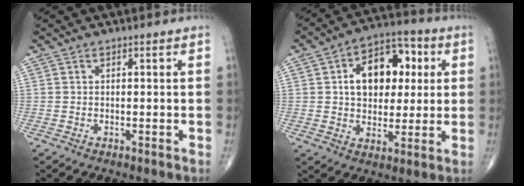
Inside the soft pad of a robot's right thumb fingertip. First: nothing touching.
{"total": 14.5, "force": [3.0, 9.8, 10.3], "torque": [-0.114, 0.015, 0.043]}